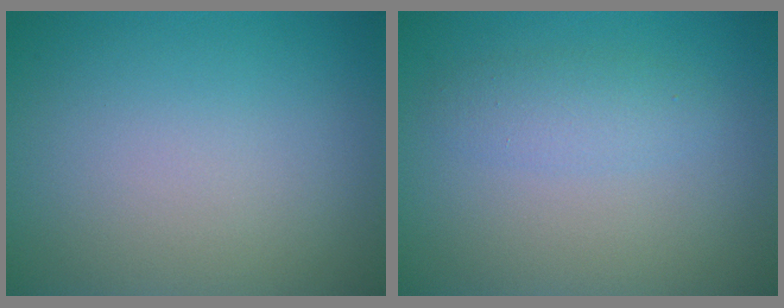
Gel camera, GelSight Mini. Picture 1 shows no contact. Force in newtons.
{"total": 1.9, "press": 1.9, "slide": 0.0}